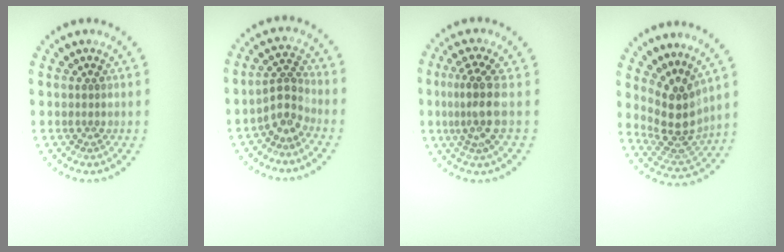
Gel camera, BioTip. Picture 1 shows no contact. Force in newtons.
{"total": 2.5, "press": 1.9, "slide": 1.7}
{"total": 3.3, "press": 2.5, "slide": 2.1}
{"total": 4.2, "press": 3.1, "slide": 2.8}